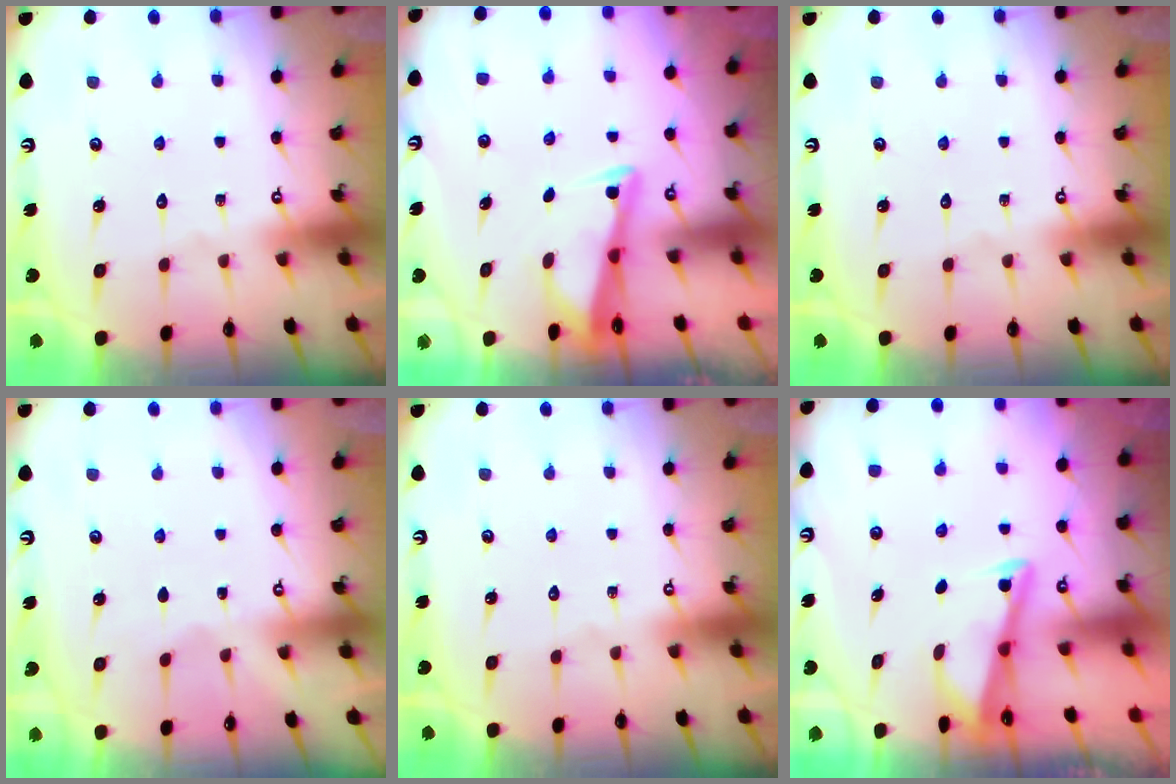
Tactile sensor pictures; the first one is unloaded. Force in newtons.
{"total": 3.0, "press": 2.9, "slide": 0.3}
{"total": 0.0}
{"total": 2.0, "press": 2.0, "slide": 0.3}
{"total": 0.0}
{"total": 2.9, "press": 2.9, "slide": 0.4}